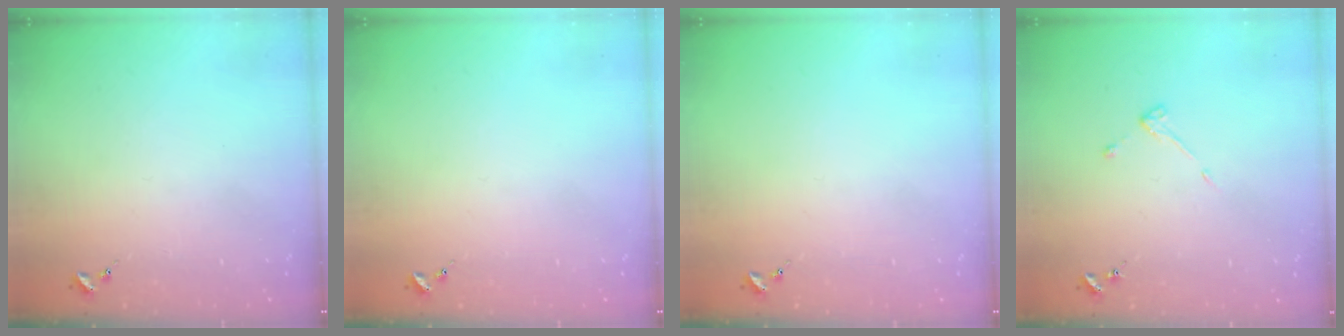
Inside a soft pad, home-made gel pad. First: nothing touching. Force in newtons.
{"total": 0.0}
{"total": 0.0}
{"total": 3.6, "press": 3.5, "slide": 0.6}